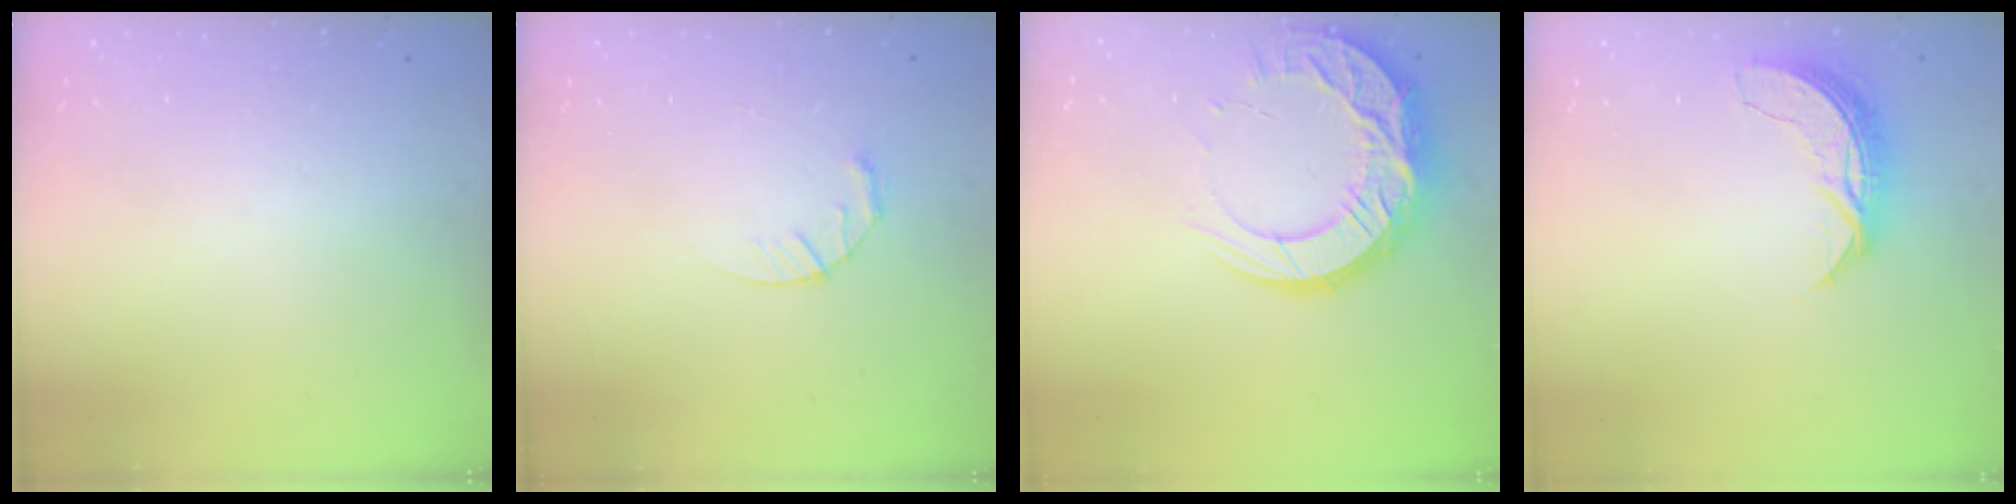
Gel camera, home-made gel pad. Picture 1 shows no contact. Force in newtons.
{"total": 4.3, "press": 4.3, "slide": 0.7}
{"total": 16.5, "press": 16.5, "slide": 1.4}
{"total": 7.2, "press": 7.2, "slide": 0.5}